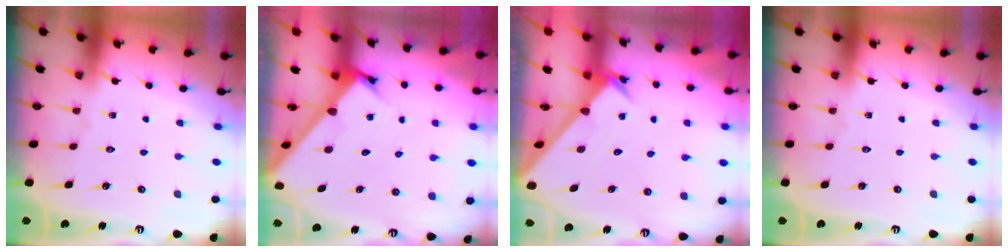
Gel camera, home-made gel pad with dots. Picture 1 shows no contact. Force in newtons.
{"total": 2.6, "press": 2.6, "slide": 0.2}
{"total": 2.5, "press": 2.5, "slide": 0.2}
{"total": 0.0}